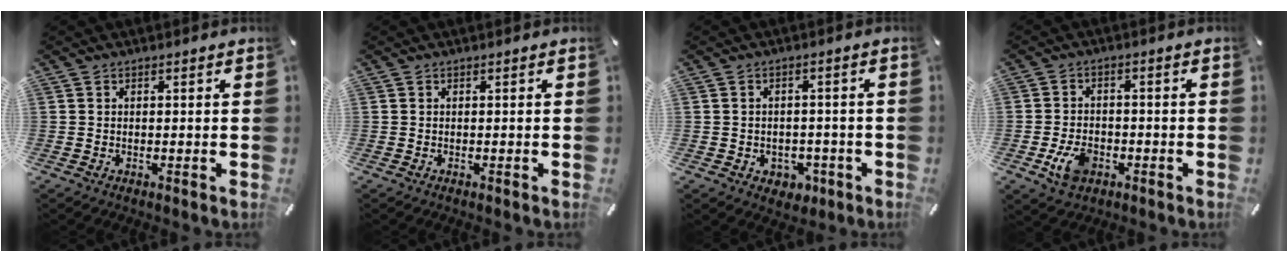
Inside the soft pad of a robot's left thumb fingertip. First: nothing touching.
{"total": 0.0}
{"total": 4.2, "force": [-0.9, 3.7, 1.6], "torque": [-0.014, 0.002, -0.017]}
{"total": 7.1, "force": [-2.7, 5.0, 4.3], "torque": [-0.090, 0.005, -0.051]}